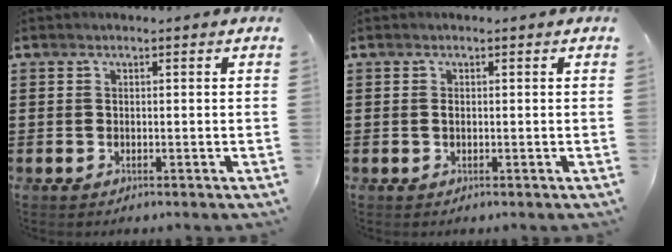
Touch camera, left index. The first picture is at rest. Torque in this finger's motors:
{"motor_torque": [0.29, 0.35, 0.09, 0.02]}